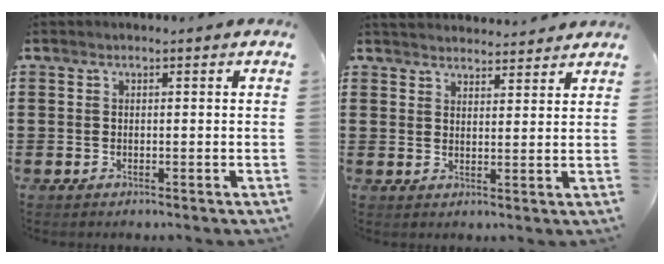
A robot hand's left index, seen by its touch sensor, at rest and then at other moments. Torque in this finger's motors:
{"motor_torque": [1.32, -0.81, 0.12, 0.01]}